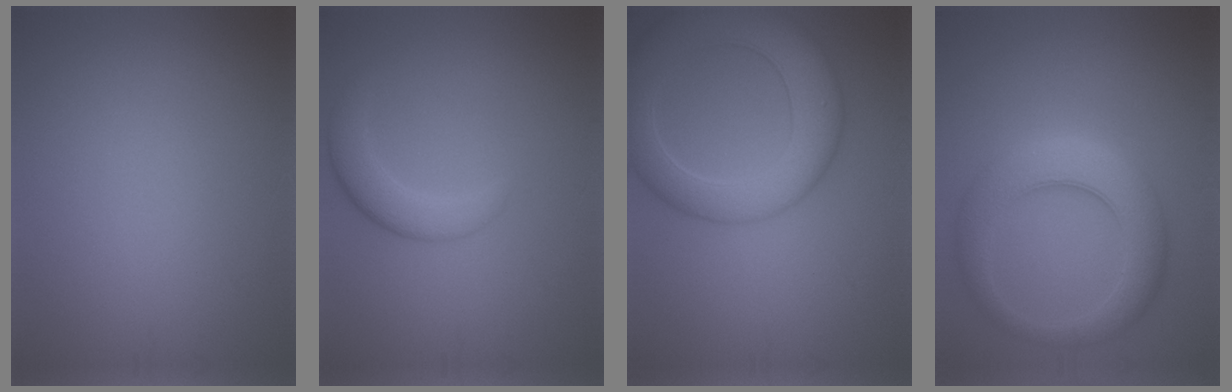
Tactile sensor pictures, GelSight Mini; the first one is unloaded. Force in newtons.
{"total": 2.8, "press": 2.7, "slide": 0.3}
{"total": 8.0, "press": 8.0, "slide": 0.4}
{"total": 5.9, "press": 5.9, "slide": 0.3}